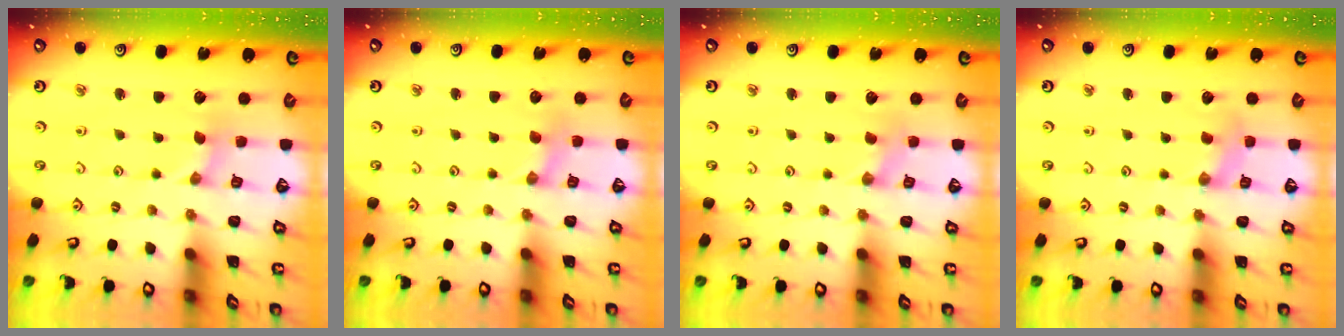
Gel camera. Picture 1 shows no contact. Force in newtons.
{"total": 0.6, "press": 0.6, "slide": 0.1}
{"total": 0.8, "press": 0.8, "slide": 0.1}
{"total": 1.7, "press": 1.7, "slide": 0.2}